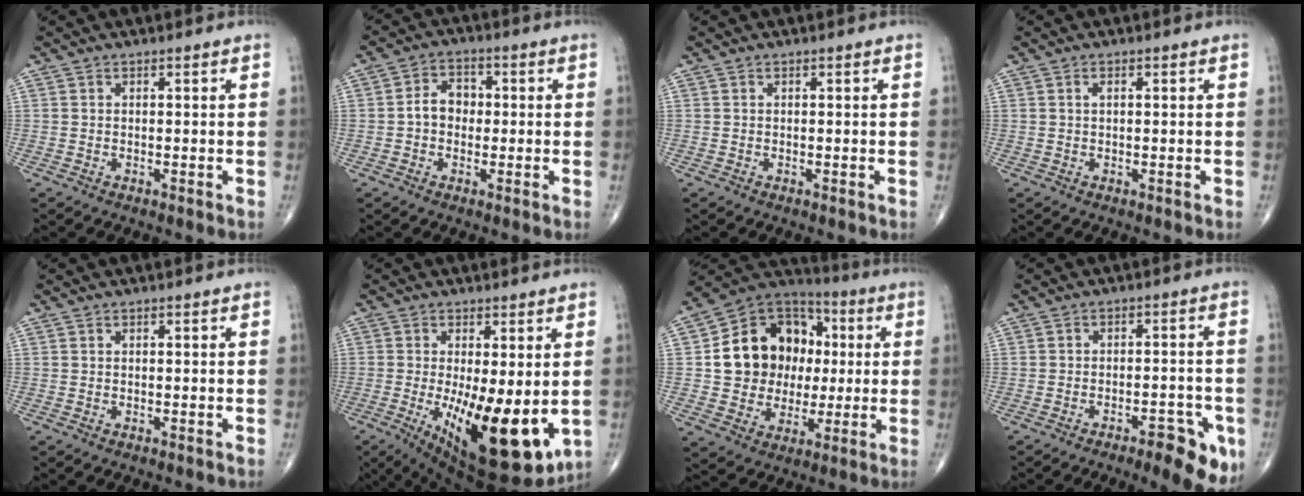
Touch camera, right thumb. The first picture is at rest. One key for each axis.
{"total": 5.3, "fx": -0.4, "fy": 4.2, "fz": 3.2, "tx": -0.037, "ty": 0.020, "tz": -0.016}
{"total": 0.0}
{"total": 1.0, "fx": 0.3, "fy": 0.4, "fz": 0.9, "tx": -0.017, "ty": 0.006, "tz": 0.006}
{"total": 0.0}
{"total": 18.0, "fx": -3.0, "fy": 6.6, "fz": 16.5, "tx": -0.235, "ty": -0.036, "tz": -0.020}
{"total": 18.6, "fx": 1.8, "fy": 15.4, "fz": 10.2, "tx": -0.126, "ty": 0.025, "tz": 0.037}
{"total": 9.6, "fx": -4.8, "fy": 3.3, "fz": 7.7, "tx": -0.081, "ty": 0.020, "tz": -0.058}